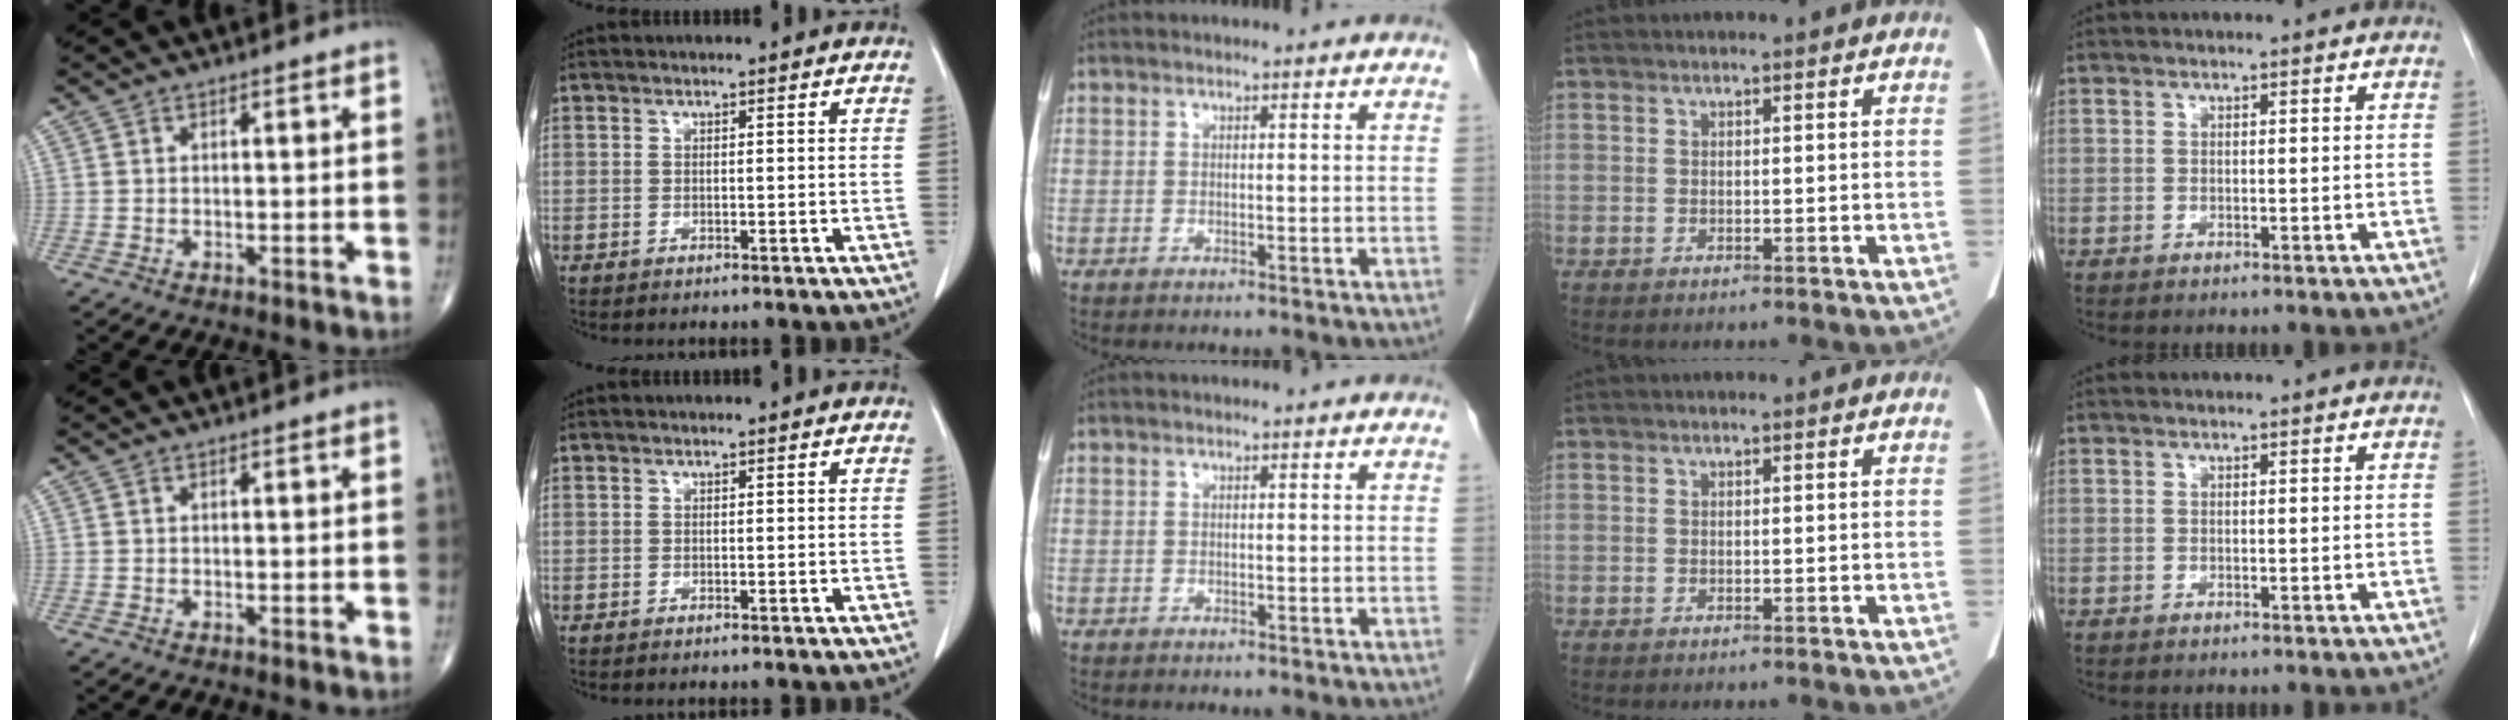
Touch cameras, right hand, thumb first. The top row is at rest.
{}